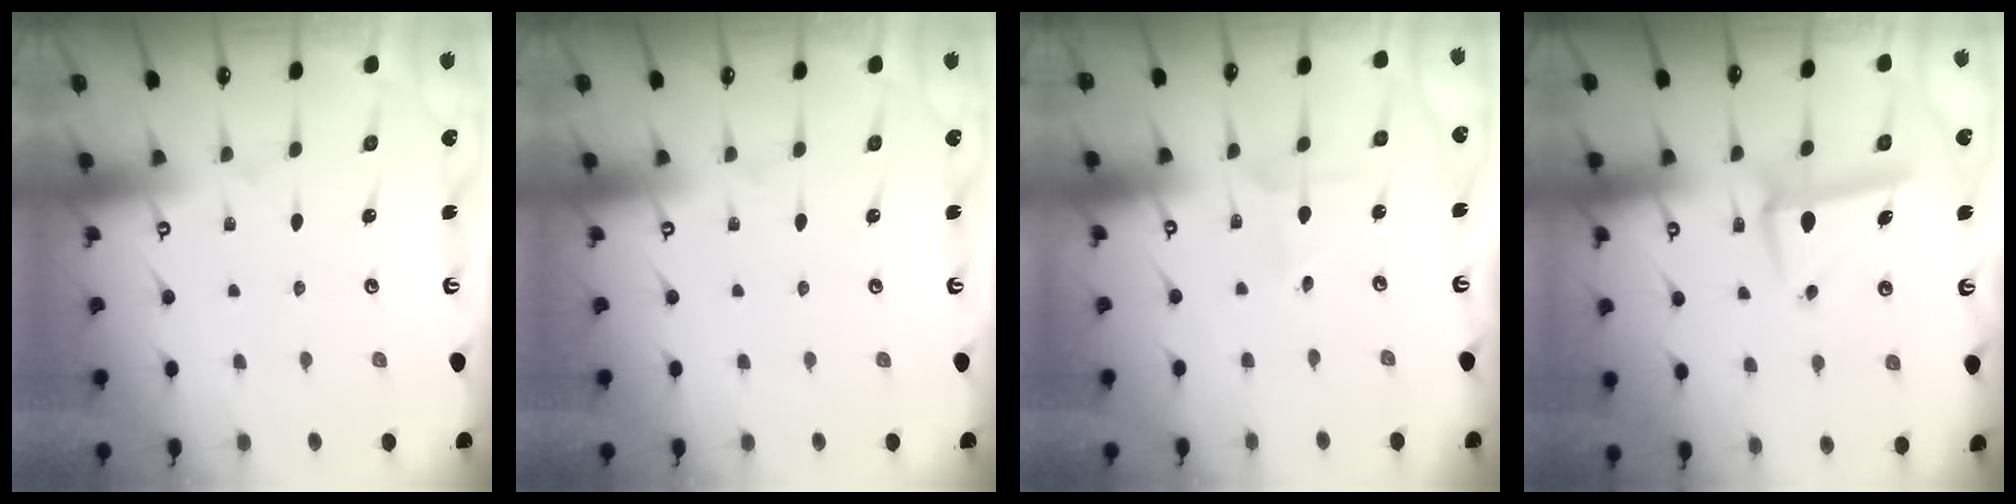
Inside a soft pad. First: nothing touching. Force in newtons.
{"total": 0.0}
{"total": 2.7, "press": 2.7, "slide": 0.3}
{"total": 9.7, "press": 9.5, "slide": 1.7}